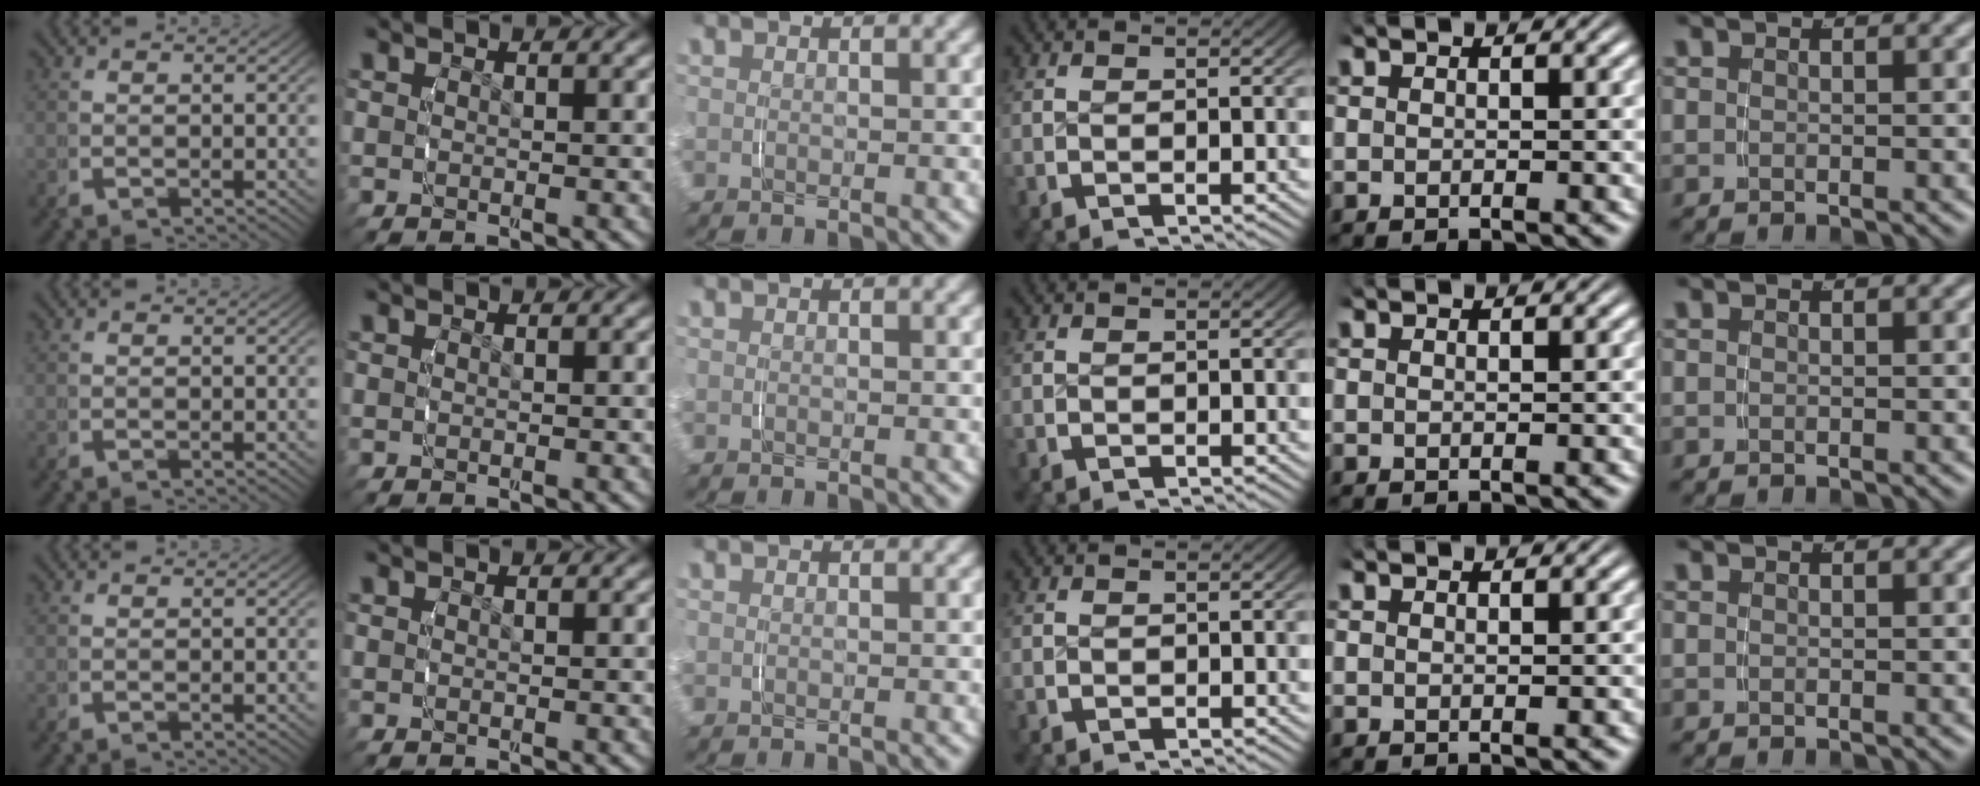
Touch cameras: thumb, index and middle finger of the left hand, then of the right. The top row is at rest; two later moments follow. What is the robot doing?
{"motion": "grasp_and_lifting", "object": "fork"}